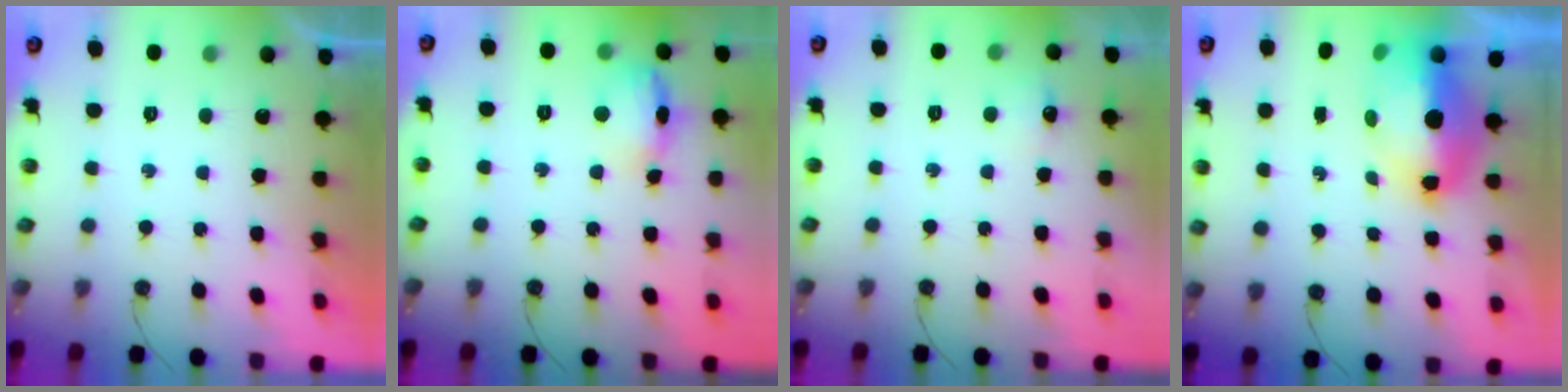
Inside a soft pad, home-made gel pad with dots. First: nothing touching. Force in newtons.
{"total": 11.9, "press": 11.8, "slide": 1.1}
{"total": 5.3, "press": 5.3, "slide": 0.8}
{"total": 11.9, "press": 11.8, "slide": 1.7}